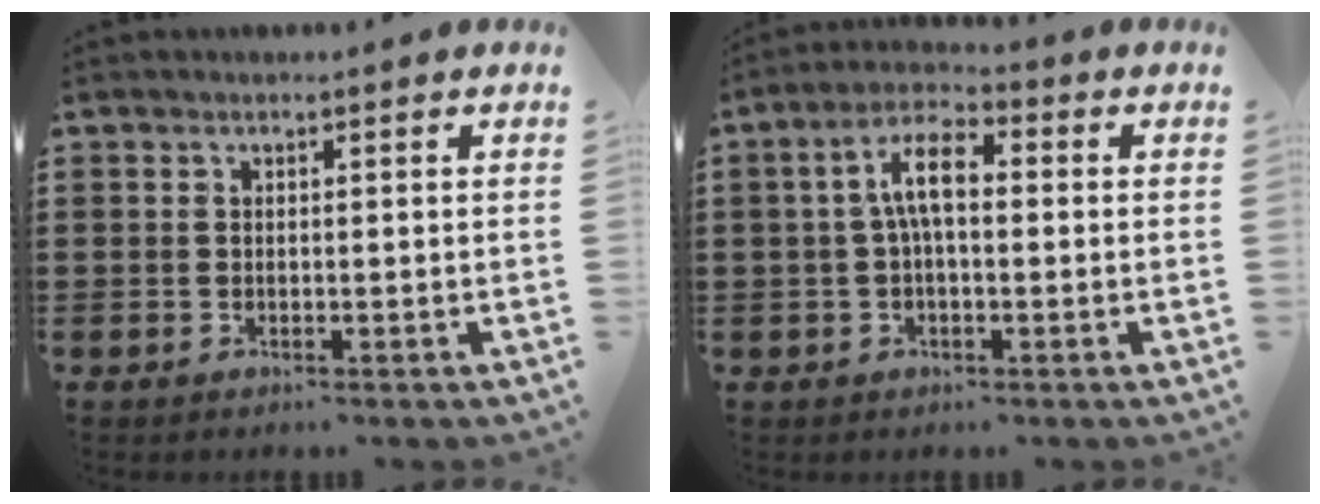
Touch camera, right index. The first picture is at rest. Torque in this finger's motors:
{"motor_torque": [1.56, 0.58, 0.84, 0.21]}